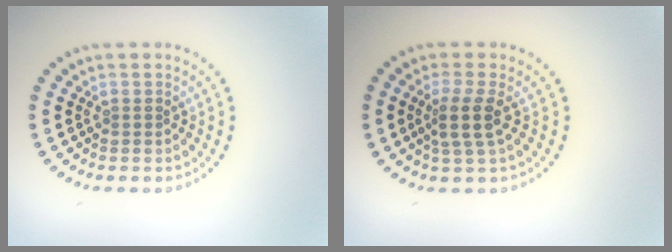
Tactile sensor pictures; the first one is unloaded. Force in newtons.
{"total": 2.5, "press": 1.9, "slide": 1.6}